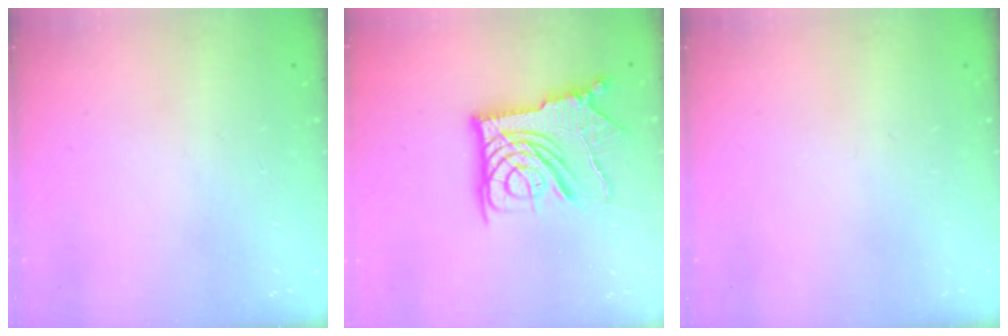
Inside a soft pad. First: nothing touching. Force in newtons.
{"total": 15.6, "press": 15.5, "slide": 1.5}
{"total": 0.0}